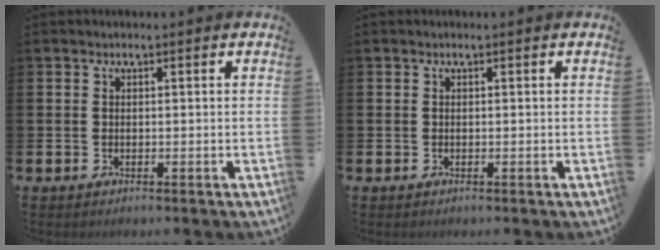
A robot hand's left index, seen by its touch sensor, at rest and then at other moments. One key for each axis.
{"total": 0.0}